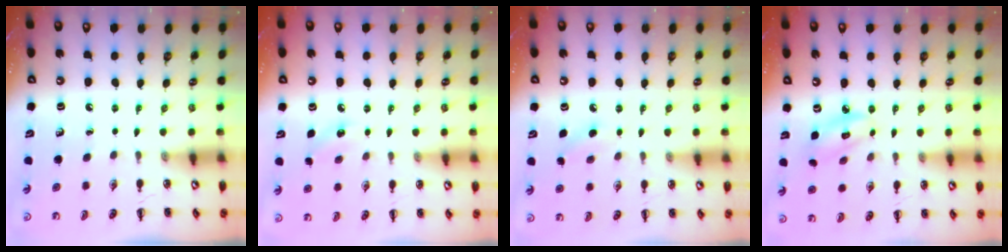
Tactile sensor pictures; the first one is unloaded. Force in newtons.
{"total": 6.7, "press": 6.4, "slide": 1.7}
{"total": 6.6, "press": 6.2, "slide": 2.1}
{"total": 4.3, "press": 4.3, "slide": 0.5}